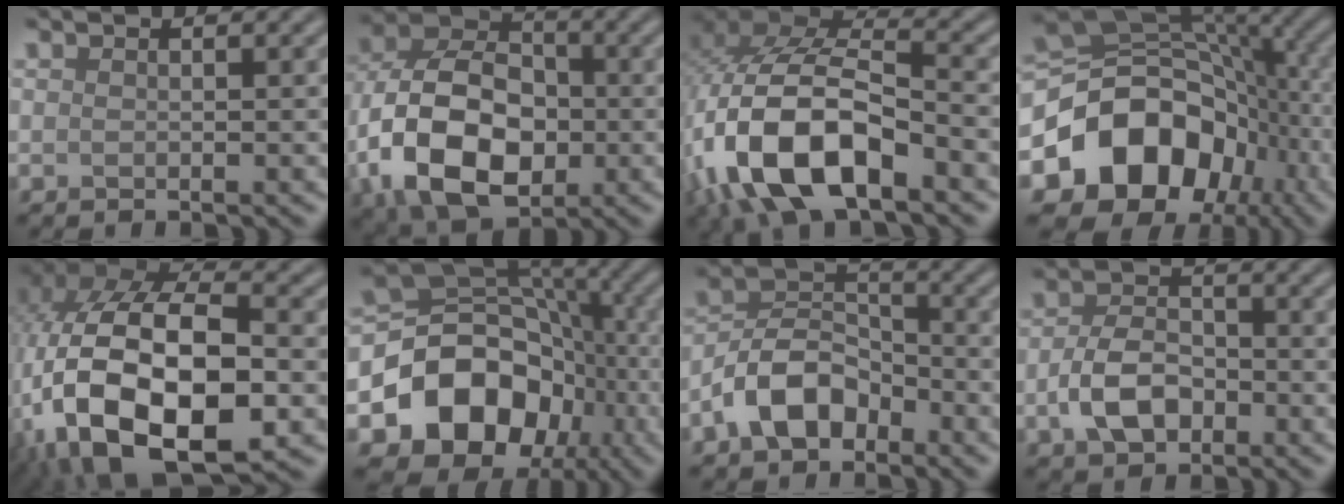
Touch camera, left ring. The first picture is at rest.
{"total": 12.9, "force": [-3.1, 8.7, 9.0], "torque": [-0.185, -0.012, -0.068]}
{"total": 13.8, "force": [-5.8, 6.6, 10.7], "torque": [-0.225, -0.012, -0.111]}
{"total": 13.9, "force": [-4.8, 11.0, 6.9], "torque": [-0.133, -0.008, -0.092]}
{"total": 17.0, "force": [-4.8, 10.0, 12.9], "torque": [-0.250, -0.020, -0.078]}
{"total": 12.2, "force": [-4.1, 9.6, 6.2], "torque": [-0.105, -0.003, -0.072]}
{"total": 6.0, "force": [-3.2, 3.7, 3.4], "torque": [-0.059, 0.007, -0.071]}
{"total": 4.5, "force": [-1.5, 3.0, 3.1], "torque": [-0.064, 0.001, -0.034]}